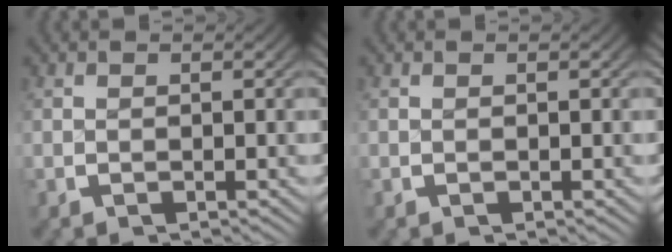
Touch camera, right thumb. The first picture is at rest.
{"total": 0.0}